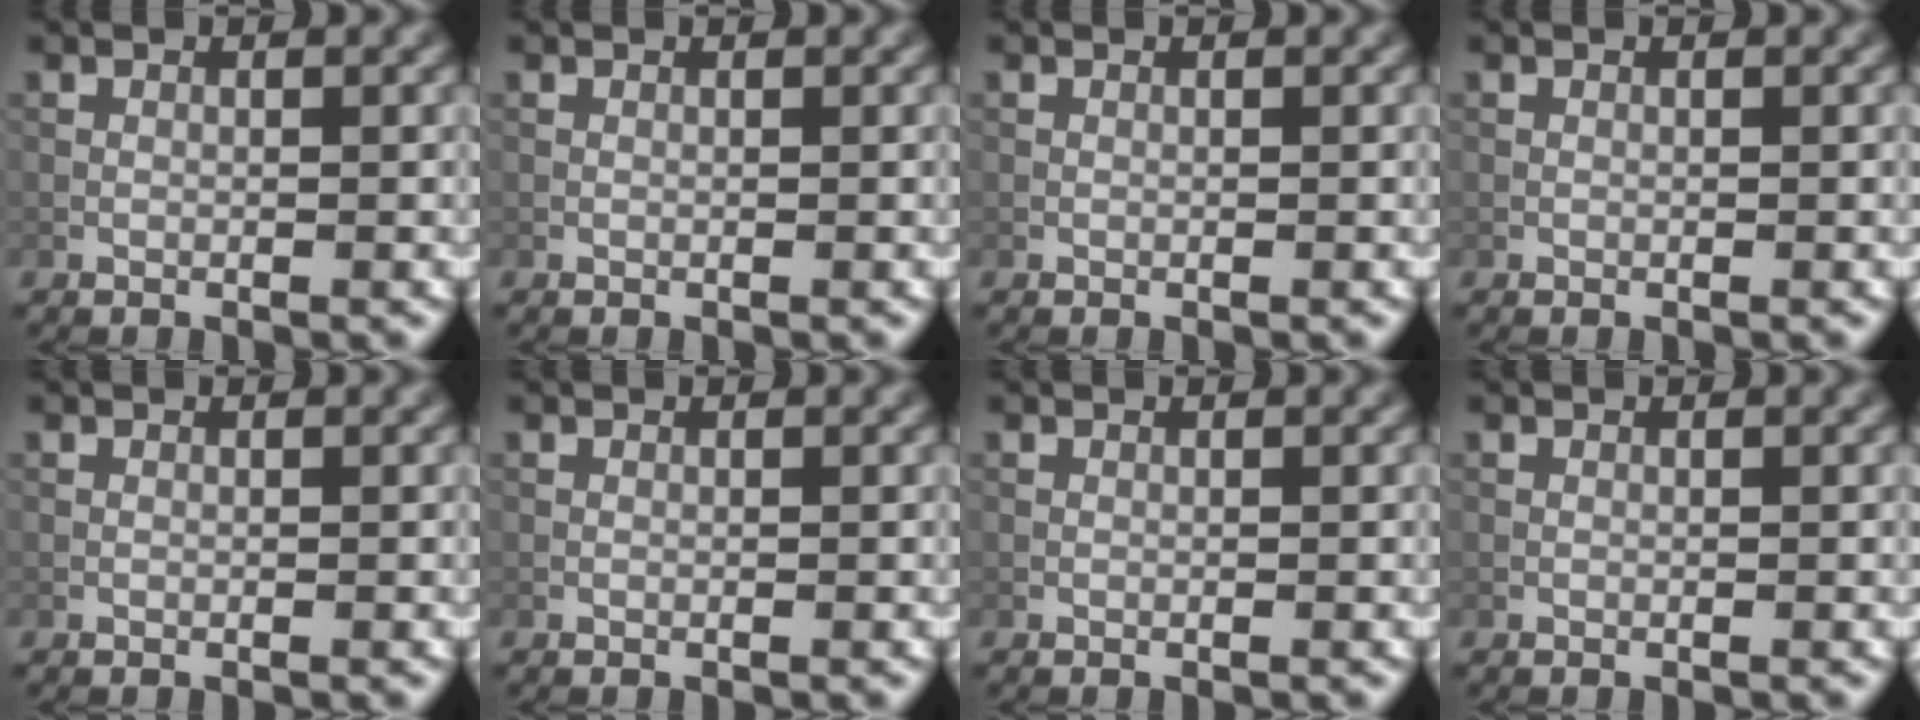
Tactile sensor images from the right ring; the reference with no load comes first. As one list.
[{"total": 0.0}, {"total": 0.0}, {"total": 0.0}, {"total": 0.0}, {"total": 0.0}, {"total": 0.0}, {"total": 0.0}]